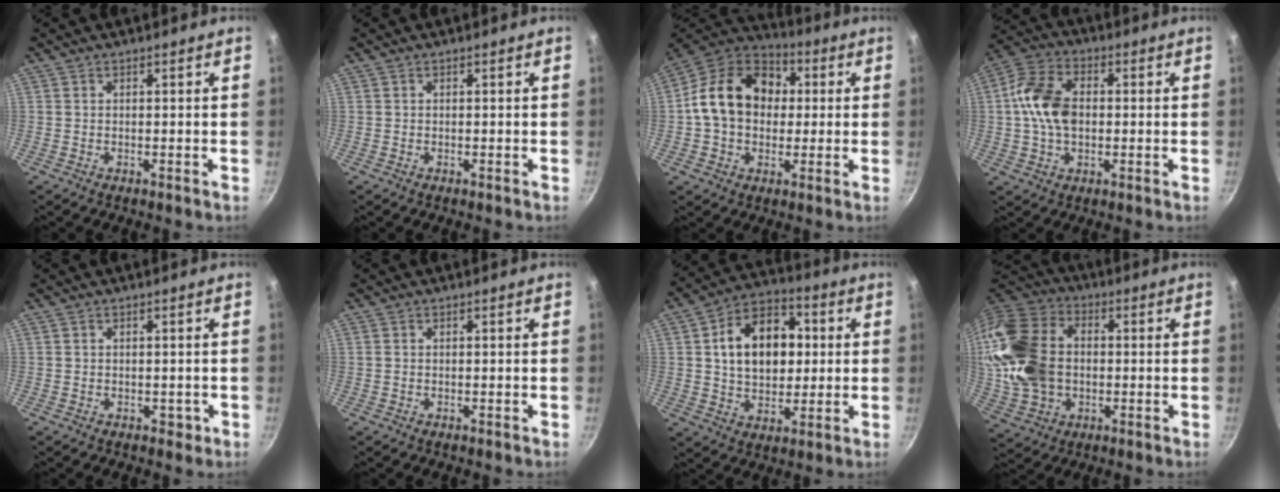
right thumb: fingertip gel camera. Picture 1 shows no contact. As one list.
[{"total": 0.0}, {"total": 17.7, "force": [1.8, 13.7, 11.1], "torque": [-0.161, 0.031, 0.015]}, {"total": 11.9, "force": [0.3, 8.0, 8.9], "torque": [-0.156, 0.024, -0.010]}, {"total": 1.3, "force": [-0.3, 1.0, 0.7], "torque": [0.000, 0.002, -0.002]}, {"total": 0.0}, {"total": 16.2, "force": [2.5, 11.5, 11.2], "torque": [-0.137, 0.016, 0.034]}, {"total": 19.3, "force": [0.1, 14.1, 13.1], "torque": [-0.242, 0.022, 0.006]}]